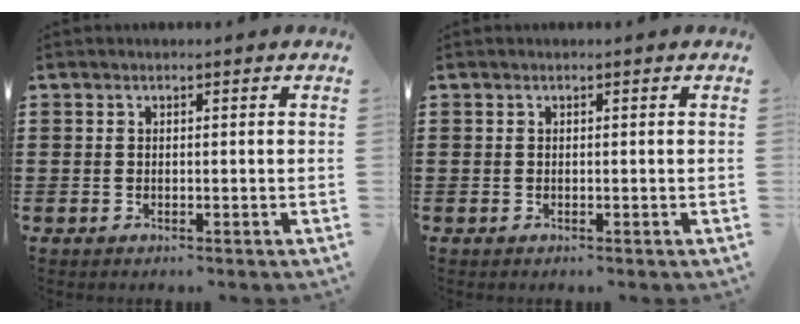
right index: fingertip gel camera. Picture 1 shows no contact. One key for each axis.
{"total": 0.0}